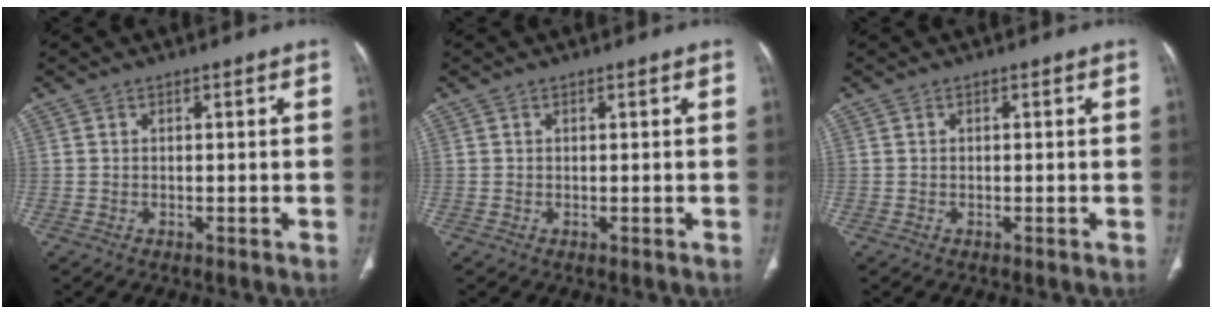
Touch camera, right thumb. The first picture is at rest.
{"total": 0.0}
{"total": 0.0}